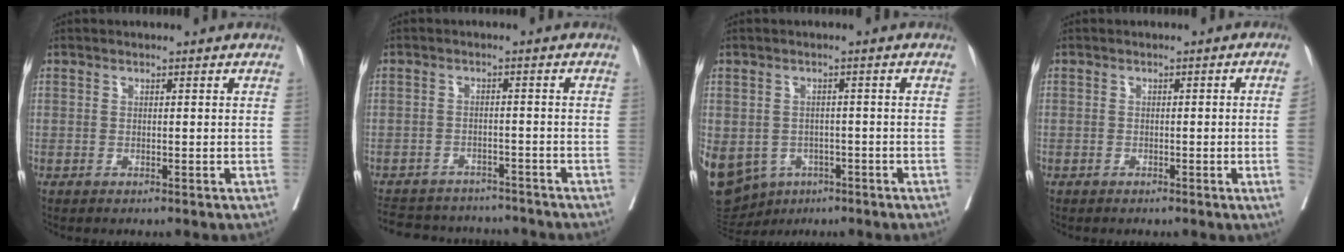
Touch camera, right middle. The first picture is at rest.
{"total": 13.0, "force": [-11.8, 4.5, 3.1], "torque": [-0.068, 0.009, -0.154]}
{"total": 27.2, "force": [-11.0, 22.0, 11.6], "torque": [-0.412, -0.019, -0.152]}
{"total": 3.1, "force": [-0.7, -1.1, 2.8], "torque": [-0.041, -0.004, -0.009]}